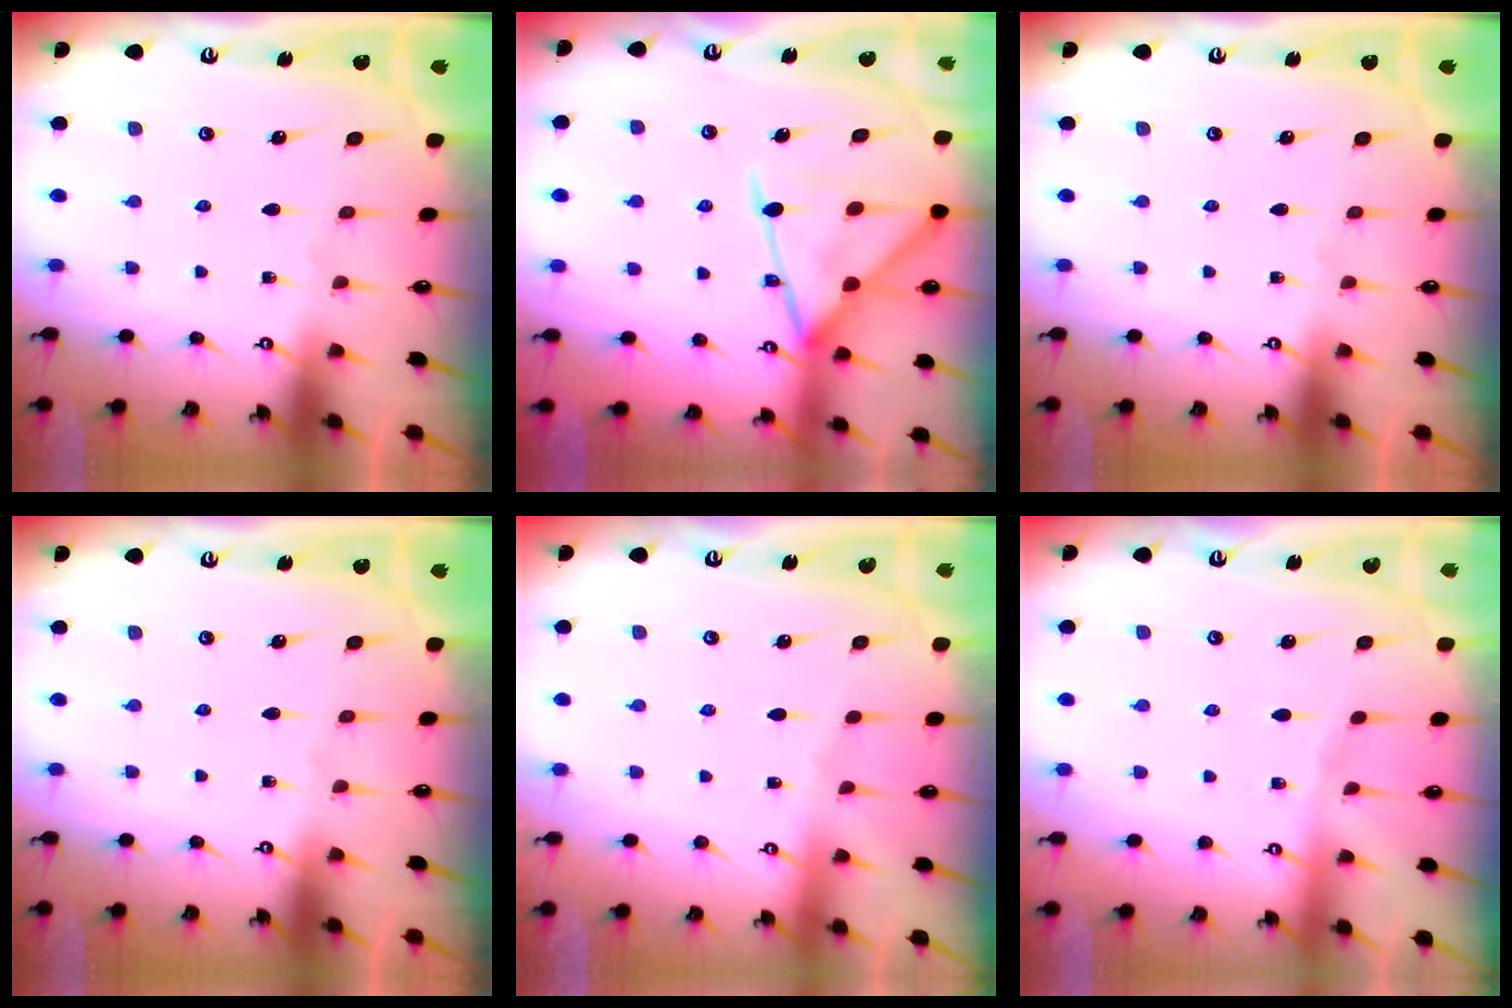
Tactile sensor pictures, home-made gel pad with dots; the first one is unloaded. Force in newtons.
{"total": 16.9, "press": 16.8, "slide": 1.4}
{"total": 0.0}
{"total": 0.0}
{"total": 2.4, "press": 2.4, "slide": 0.4}
{"total": 3.0, "press": 2.9, "slide": 0.6}